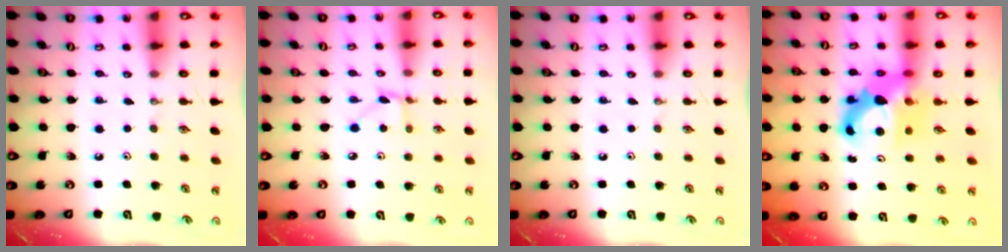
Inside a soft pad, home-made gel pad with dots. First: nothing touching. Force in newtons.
{"total": 3.2, "press": 3.1, "slide": 0.4}
{"total": 0.0}
{"total": 9.3, "press": 9.3, "slide": 0.6}